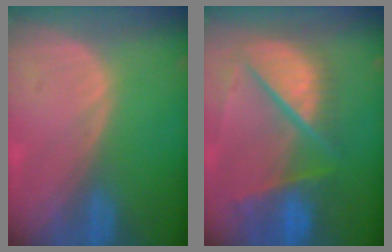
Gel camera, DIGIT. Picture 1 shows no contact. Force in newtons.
{"total": 11.0, "press": 9.2, "slide": 6.1}